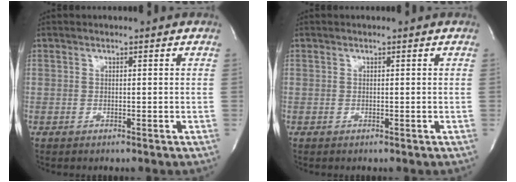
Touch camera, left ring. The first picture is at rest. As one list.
[{"total": 0.0}]